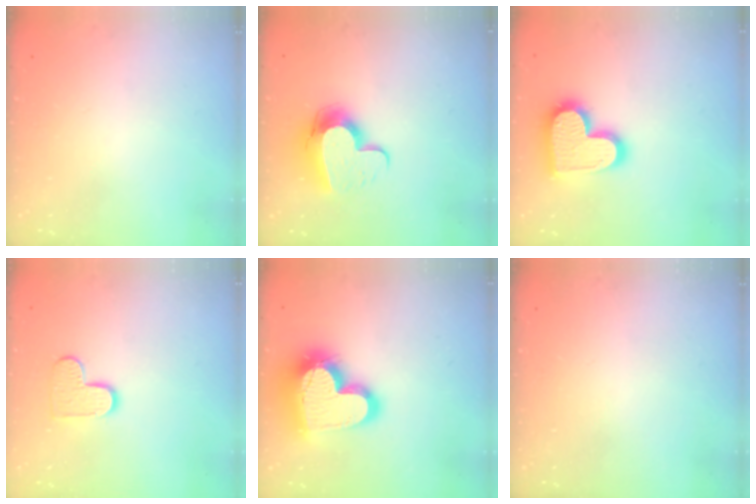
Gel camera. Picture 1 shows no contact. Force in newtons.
{"total": 12.6, "press": 12.5, "slide": 1.1}
{"total": 17.9, "press": 17.8, "slide": 1.3}
{"total": 8.3, "press": 8.2, "slide": 0.5}
{"total": 23.1, "press": 23.0, "slide": 1.8}
{"total": 0.0}